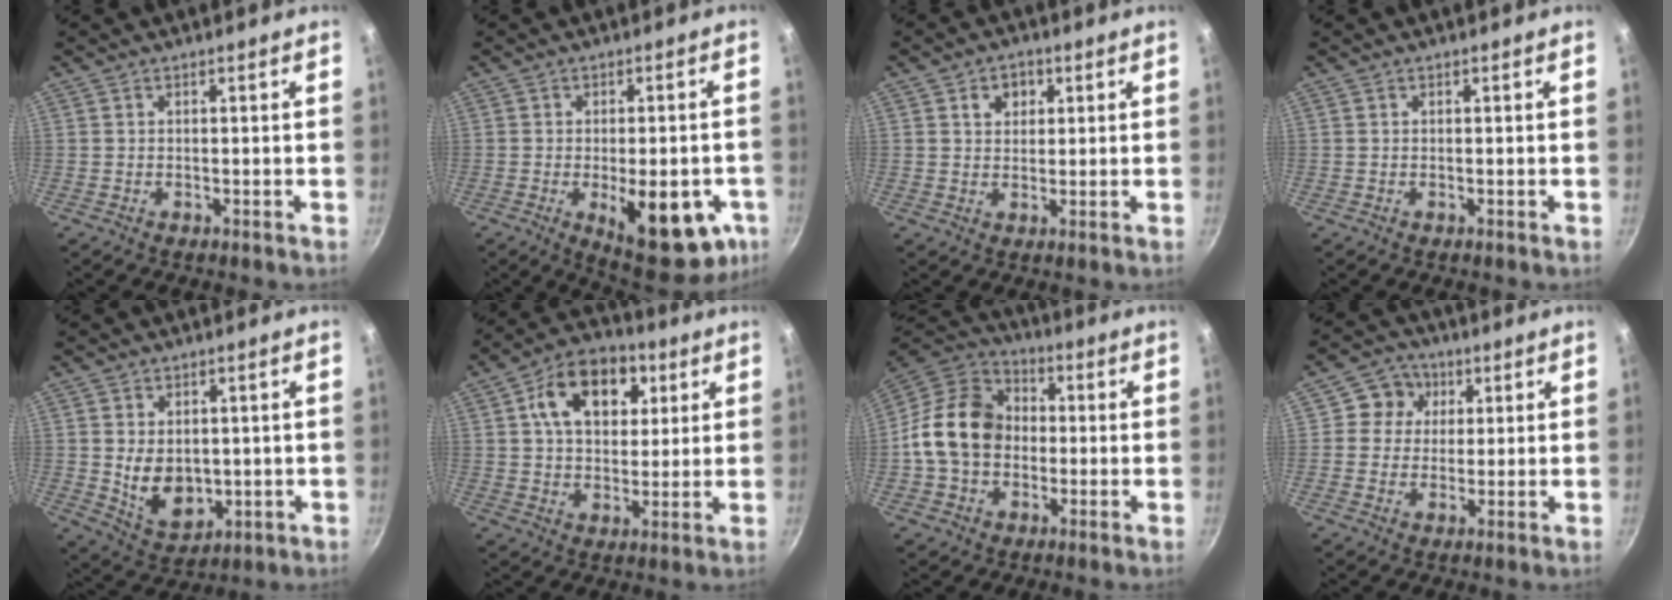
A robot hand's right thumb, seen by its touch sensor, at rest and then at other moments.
{"total": 17.5, "force": [-5.3, 7.4, 14.9], "torque": [-0.151, -0.004, -0.057]}
{"total": 4.1, "force": [1.5, 3.3, 1.9], "torque": [-0.005, 0.001, 0.023]}
{"total": 0.0}
{"total": 9.1, "force": [0.2, 6.6, 6.3], "torque": [-0.085, -0.018, 0.026]}
{"total": 15.0, "force": [5.2, 10.1, 9.8], "torque": [-0.119, 0.002, 0.072]}
{"total": 15.4, "force": [-0.9, 12.1, 9.5], "torque": [-0.137, 0.034, -0.034]}
{"total": 6.3, "force": [1.8, 5.8, 1.6], "torque": [0.012, 0.003, 0.016]}